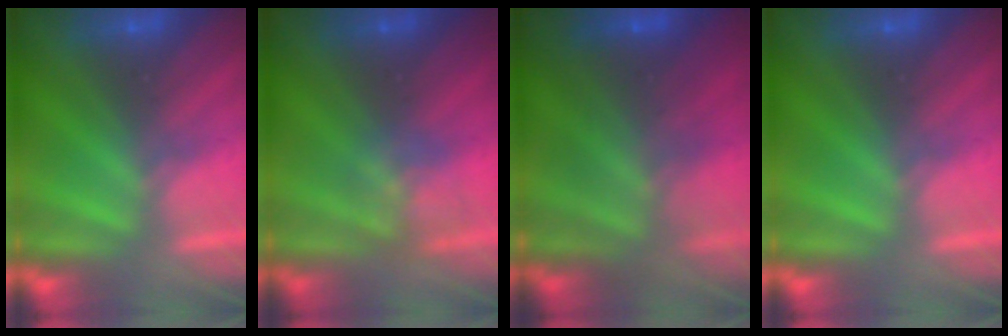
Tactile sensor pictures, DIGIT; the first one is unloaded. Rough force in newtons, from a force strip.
{"total": 2.8}
{"total": 8.9}
{"total": 0.0}